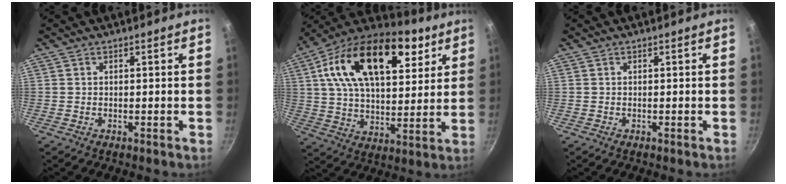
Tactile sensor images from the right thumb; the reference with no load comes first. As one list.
[{"total": 26.2, "force": [10.7, 14.4, 19.0], "torque": [-0.302, -0.011, 0.164]}, {"total": 0.0}]